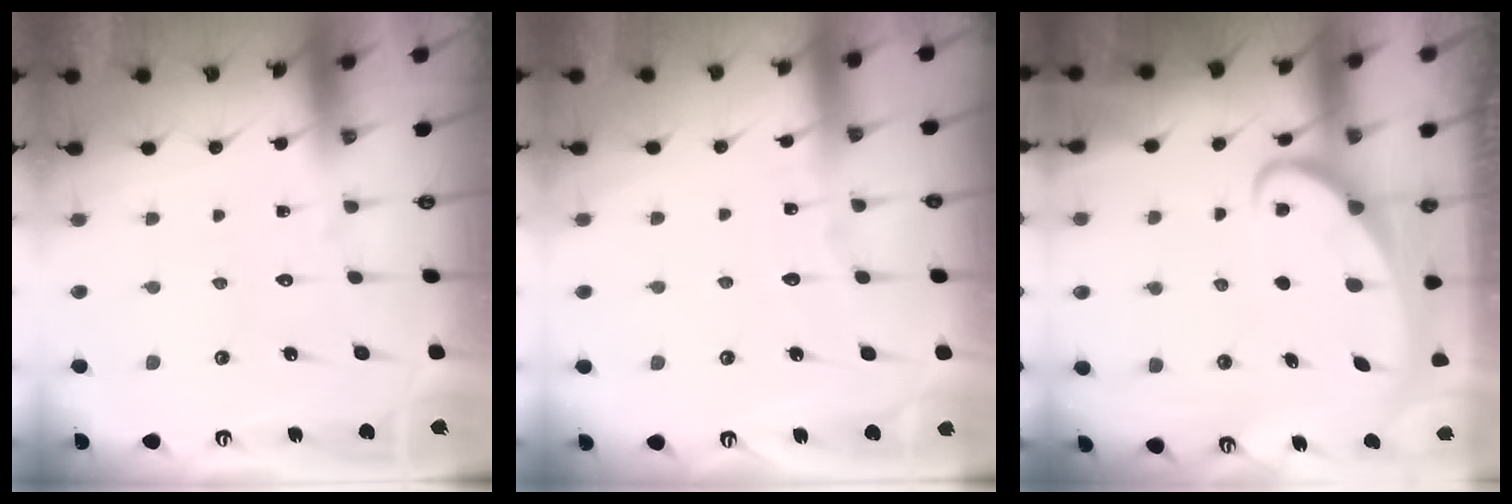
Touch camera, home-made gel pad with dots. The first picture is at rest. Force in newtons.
{"total": 3.0, "press": 3.0, "slide": 0.3}
{"total": 2.7, "press": 2.7, "slide": 0.3}